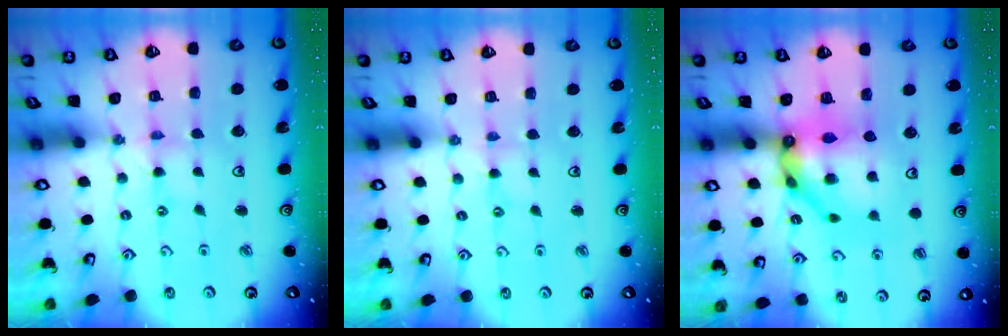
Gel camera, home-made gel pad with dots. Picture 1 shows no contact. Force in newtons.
{"total": 2.0, "press": 2.0, "slide": 0.3}
{"total": 14.7, "press": 14.6, "slide": 1.6}